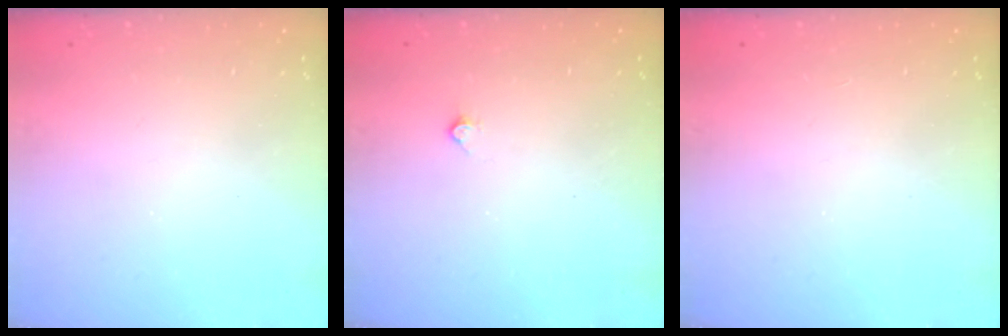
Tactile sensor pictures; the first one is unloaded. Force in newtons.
{"total": 2.2, "press": 2.2, "slide": 0.4}
{"total": 0.0}